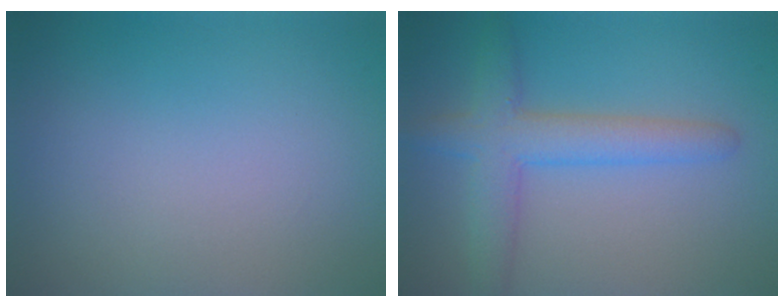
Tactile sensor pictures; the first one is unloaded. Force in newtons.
{"total": 4.5, "press": 4.5, "slide": 0.2}